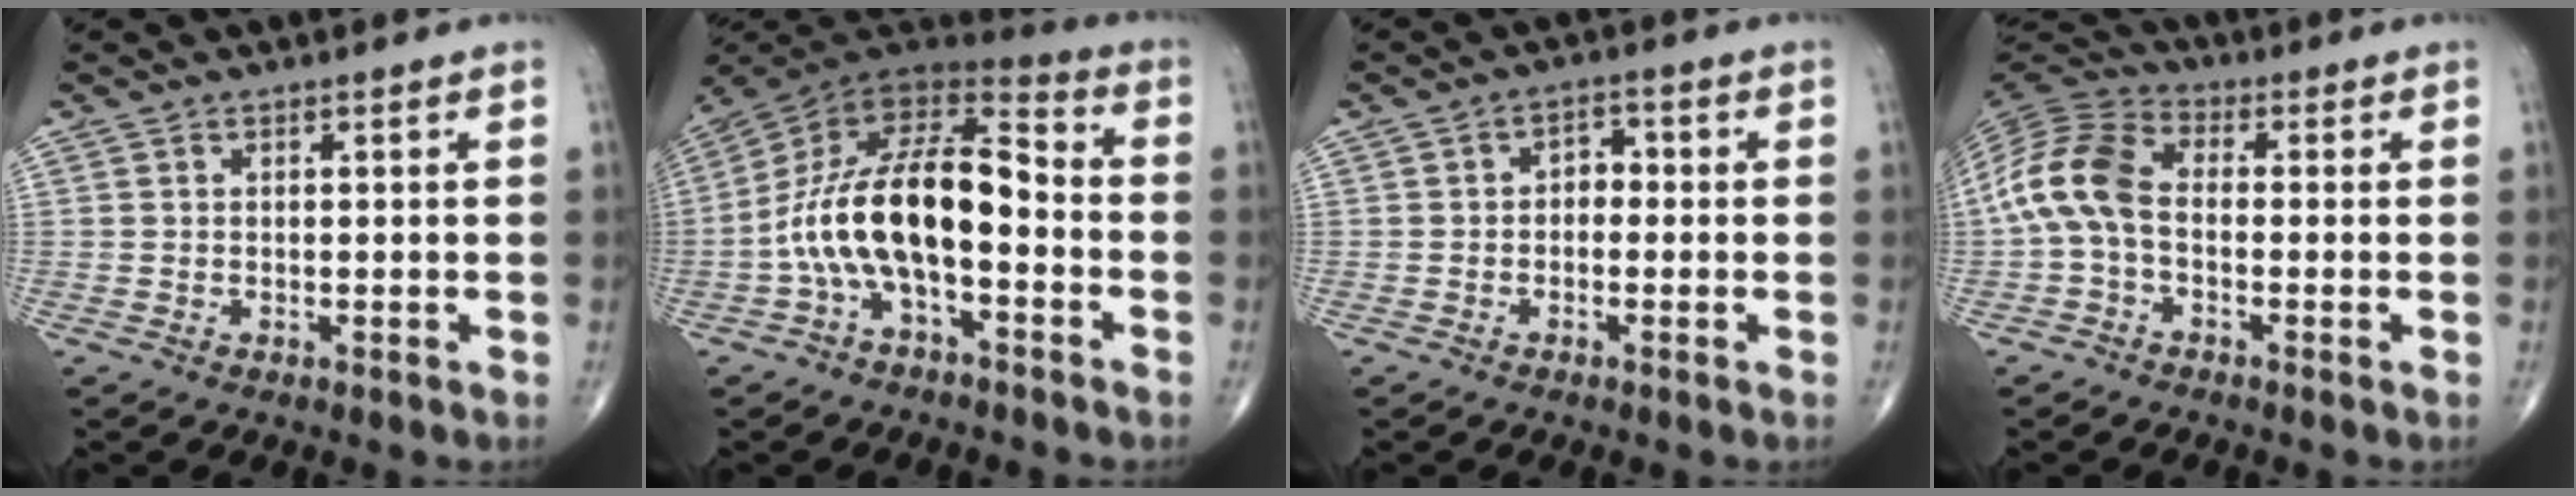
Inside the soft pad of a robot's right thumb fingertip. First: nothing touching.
{"total": 17.5, "force": [-3.6, 8.0, 15.1], "torque": [-0.266, 0.067, -0.074]}
{"total": 2.9, "force": [-0.4, 2.2, 2.0], "torque": [-0.008, 0.015, -0.018]}
{"total": 10.6, "force": [-1.1, 6.4, 8.4], "torque": [-0.173, 0.030, -0.037]}